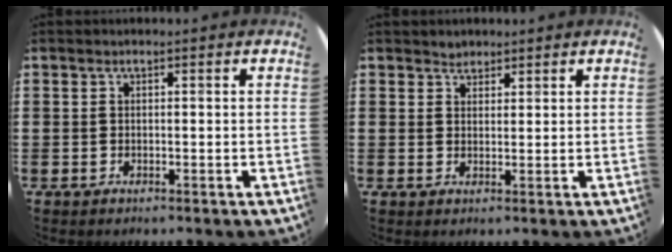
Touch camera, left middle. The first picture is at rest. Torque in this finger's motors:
{"motor_torque": [-0.02, 0.00, 0.00, 0.00]}